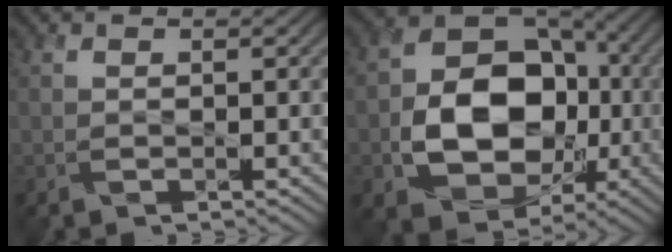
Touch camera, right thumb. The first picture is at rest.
{"total": 13.3, "force": [-2.3, 10.1, 8.3], "torque": [-0.141, -0.011, -0.045]}